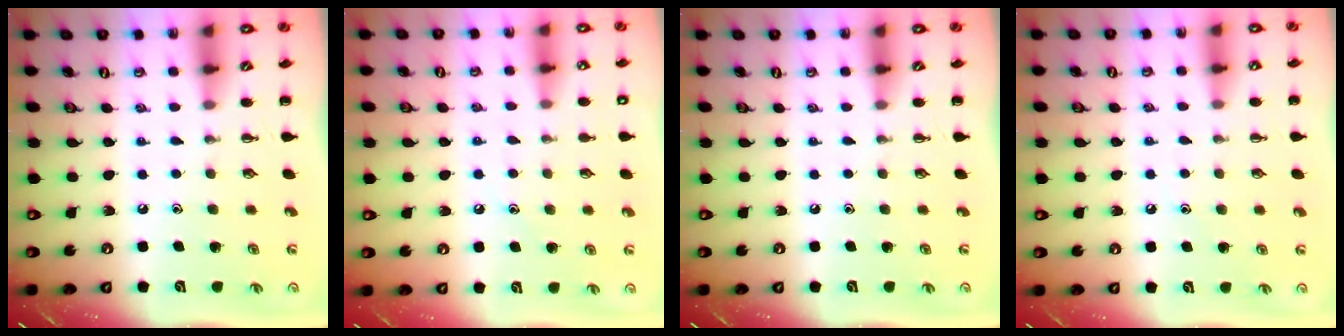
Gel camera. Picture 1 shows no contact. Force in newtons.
{"total": 7.8, "press": 7.6, "slide": 1.9}
{"total": 0.0}
{"total": 6.2, "press": 6.0, "slide": 1.8}